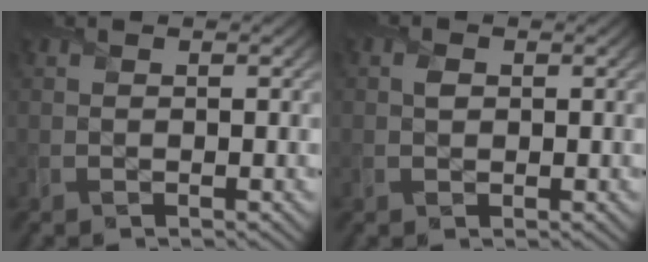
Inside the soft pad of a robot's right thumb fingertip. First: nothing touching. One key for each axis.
{"total": 1.0, "fx": 0.2, "fy": 0.9, "fz": 0.5, "tx": -0.010, "ty": 0.000, "tz": 0.001}